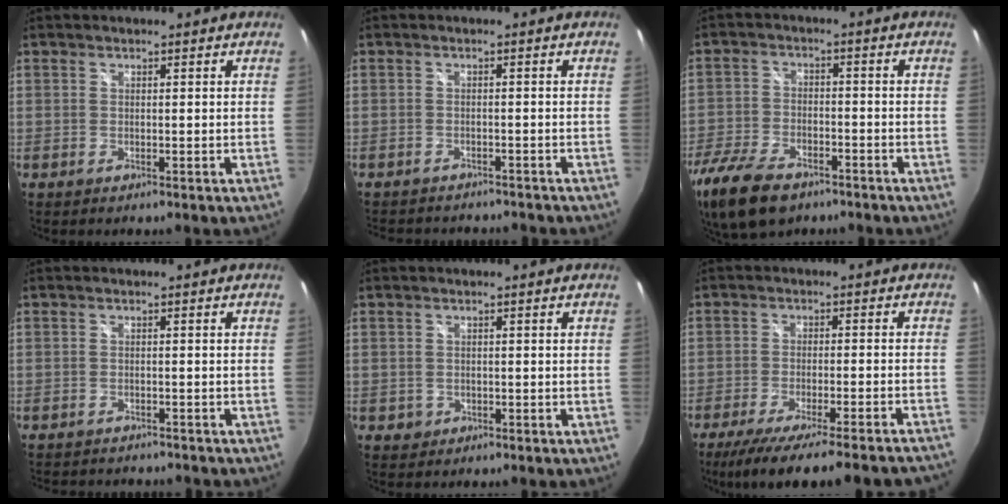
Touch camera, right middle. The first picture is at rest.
{"total": 7.0, "force": [-6.4, 1.8, 2.2], "torque": [-0.052, -0.017, -0.090]}
{"total": 14.7, "force": [-9.8, 7.5, 8.0], "torque": [-0.202, -0.030, -0.181]}
{"total": 6.1, "force": [-5.6, 1.4, 1.9], "torque": [-0.045, -0.016, -0.080]}
{"total": 1.5, "force": [-0.3, 1.4, 0.3], "torque": [-0.006, -0.003, -0.003]}
{"total": 20.1, "force": [-17.9, 0.3, 9.2], "torque": [-0.159, -0.049, -0.254]}